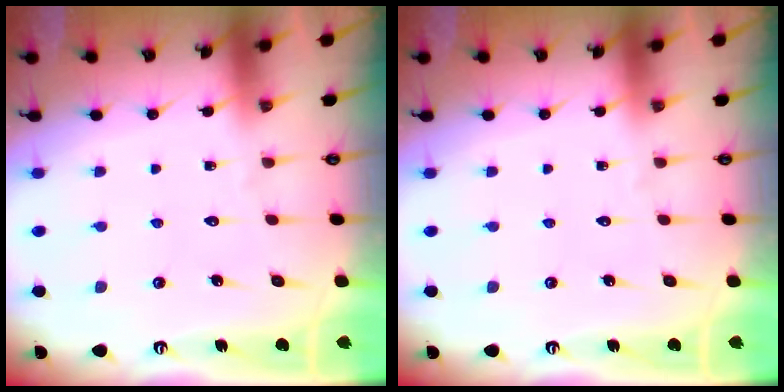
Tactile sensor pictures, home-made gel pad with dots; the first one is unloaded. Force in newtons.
{"total": 0.0}